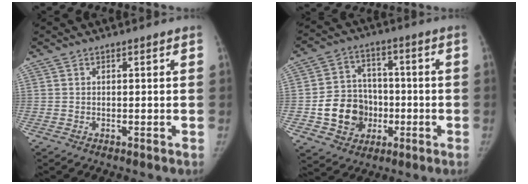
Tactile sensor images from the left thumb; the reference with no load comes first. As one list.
[{"total": 12.8, "force": [-2.8, 11.1, 5.6], "torque": [-0.051, 0.023, -0.044]}]